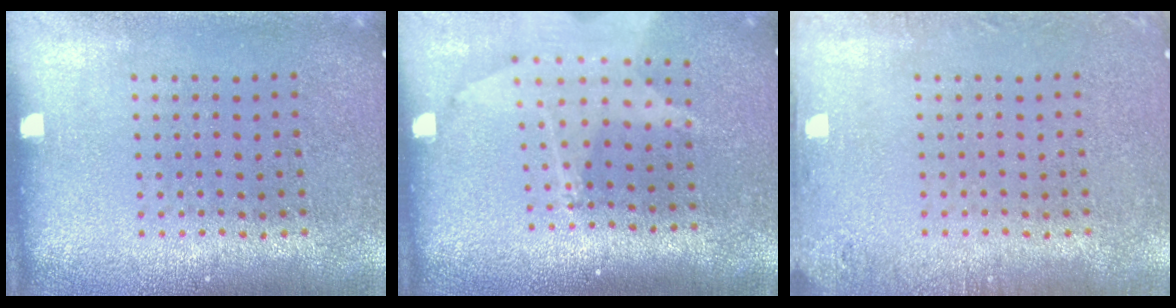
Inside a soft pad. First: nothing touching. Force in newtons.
{"total": 1.8, "press": 1.4, "slide": 1.0}
{"total": 1.2, "press": 1.2, "slide": 0.1}